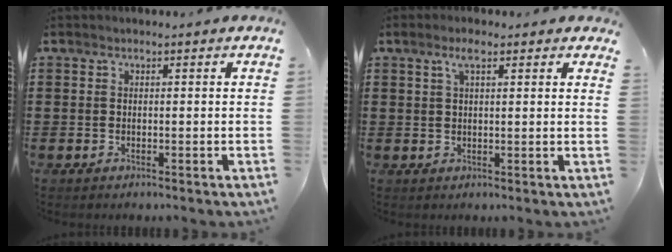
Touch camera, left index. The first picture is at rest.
{"total": 3.3, "force": [2.1, 0.7, 2.5], "torque": [-0.054, 0.004, 0.035]}